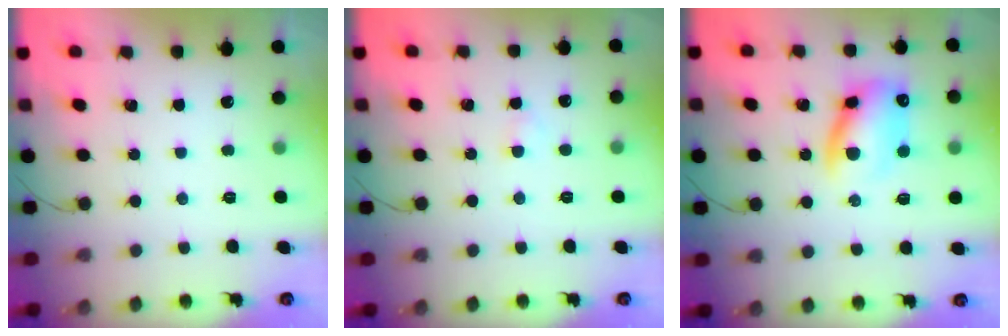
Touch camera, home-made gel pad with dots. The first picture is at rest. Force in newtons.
{"total": 1.5, "press": 1.2, "slide": 0.8}
{"total": 12.3, "press": 12.0, "slide": 2.3}